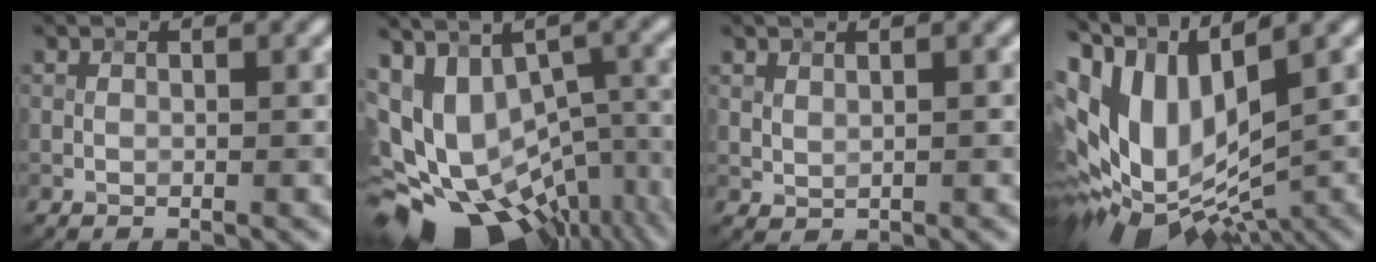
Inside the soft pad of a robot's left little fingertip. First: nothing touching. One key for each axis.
{"total": 16.9, "fx": -6.1, "fy": 11.3, "fz": 10.9, "tx": -0.183, "ty": -0.004, "tz": -0.037}
{"total": 0.9, "fx": 0.7, "fy": 0.4, "fz": 0.5, "tx": -0.013, "ty": -0.002, "tz": 0.020}
{"total": 13.6, "fx": 1.4, "fy": 7.7, "fz": 11.2, "tx": -0.236, "ty": 0.002, "tz": 0.041}